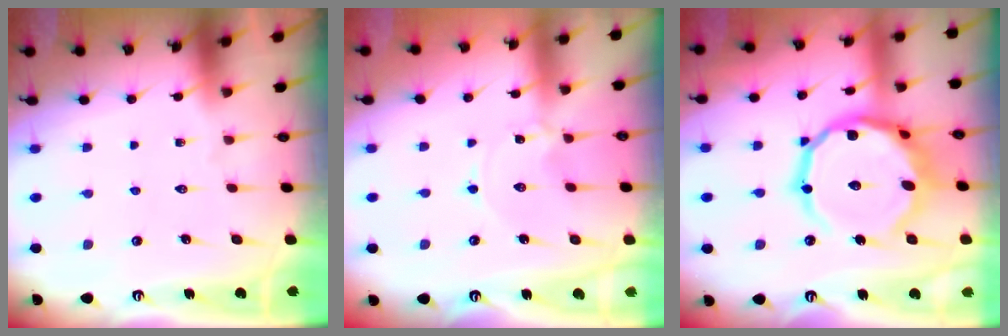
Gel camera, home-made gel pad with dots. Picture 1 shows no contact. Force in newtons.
{"total": 0.0}
{"total": 17.9, "press": 17.8, "slide": 2.3}